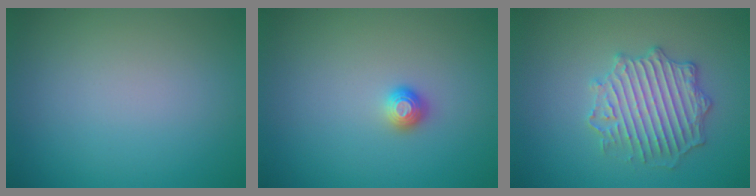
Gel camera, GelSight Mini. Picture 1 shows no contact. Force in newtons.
{"total": 1.1, "press": 1.0, "slide": 0.4}
{"total": 4.1, "press": 4.1, "slide": 0.3}